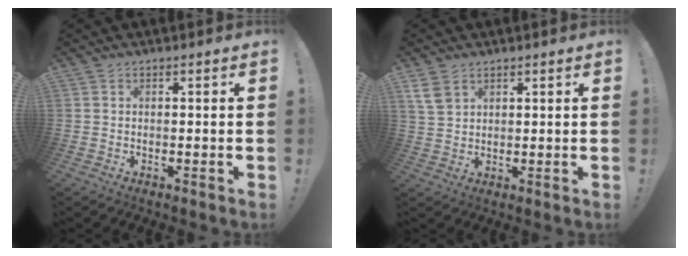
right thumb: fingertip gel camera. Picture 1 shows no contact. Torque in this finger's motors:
{"motor_torque": [-0.37, 0.64, 0.58, 0.33, 0.24]}